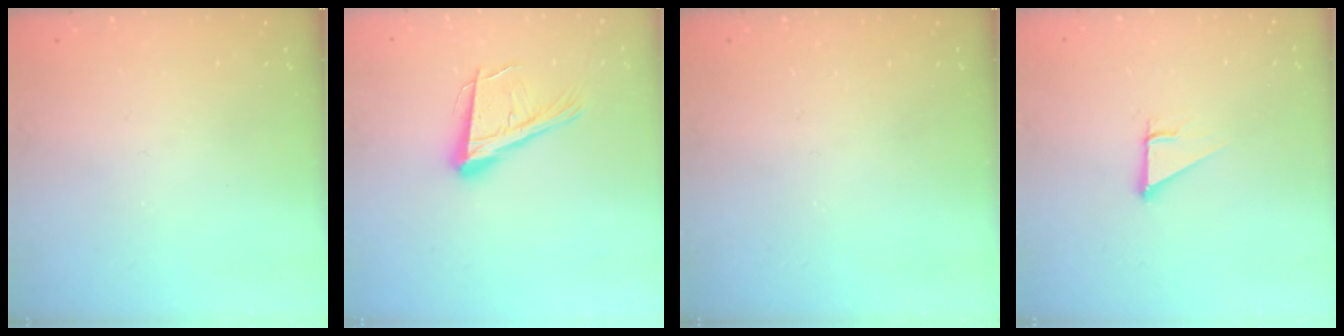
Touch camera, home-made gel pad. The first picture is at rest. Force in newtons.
{"total": 17.0, "press": 16.5, "slide": 3.9}
{"total": 0.0}
{"total": 3.0, "press": 3.0, "slide": 0.1}